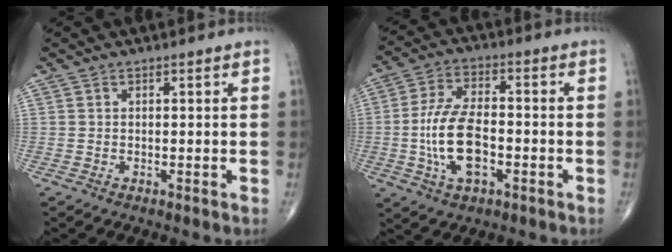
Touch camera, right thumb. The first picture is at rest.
{"total": 12.3, "force": [-2.5, 6.2, 10.4], "torque": [-0.203, 0.017, -0.048]}